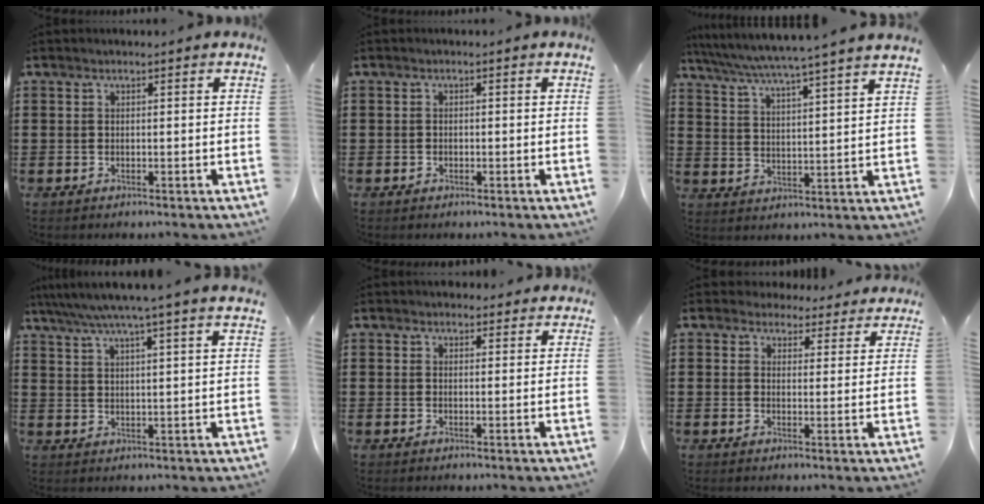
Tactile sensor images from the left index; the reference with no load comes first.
{"total": 0.6, "force": [-0.4, 0.5, 0.2], "torque": [-0.005, 0.002, -0.008]}
{"total": 5.1, "force": [4.6, -1.0, 1.9], "torque": [-0.059, -0.036, 0.073]}
{"total": 6.0, "force": [5.1, -0.8, 3.0], "torque": [-0.076, -0.024, 0.086]}
{"total": 2.1, "force": [1.9, 0.7, 0.1], "torque": [0.001, -0.001, 0.036]}
{"total": 3.6, "force": [3.3, 1.3, 0.5], "torque": [-0.016, -0.010, 0.061]}